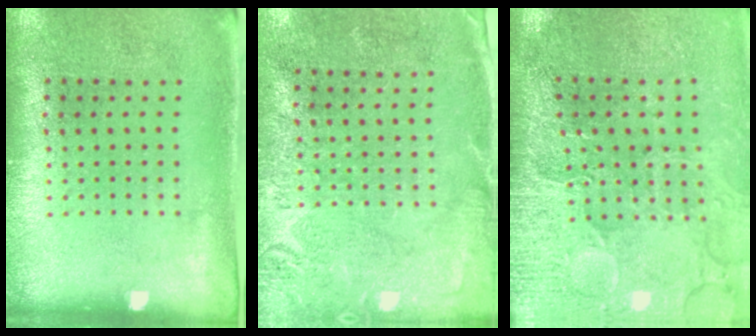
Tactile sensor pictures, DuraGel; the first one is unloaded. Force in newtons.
{"total": 2.8, "press": 2.6, "slide": 0.9}
{"total": 3.5, "press": 3.4, "slide": 0.7}